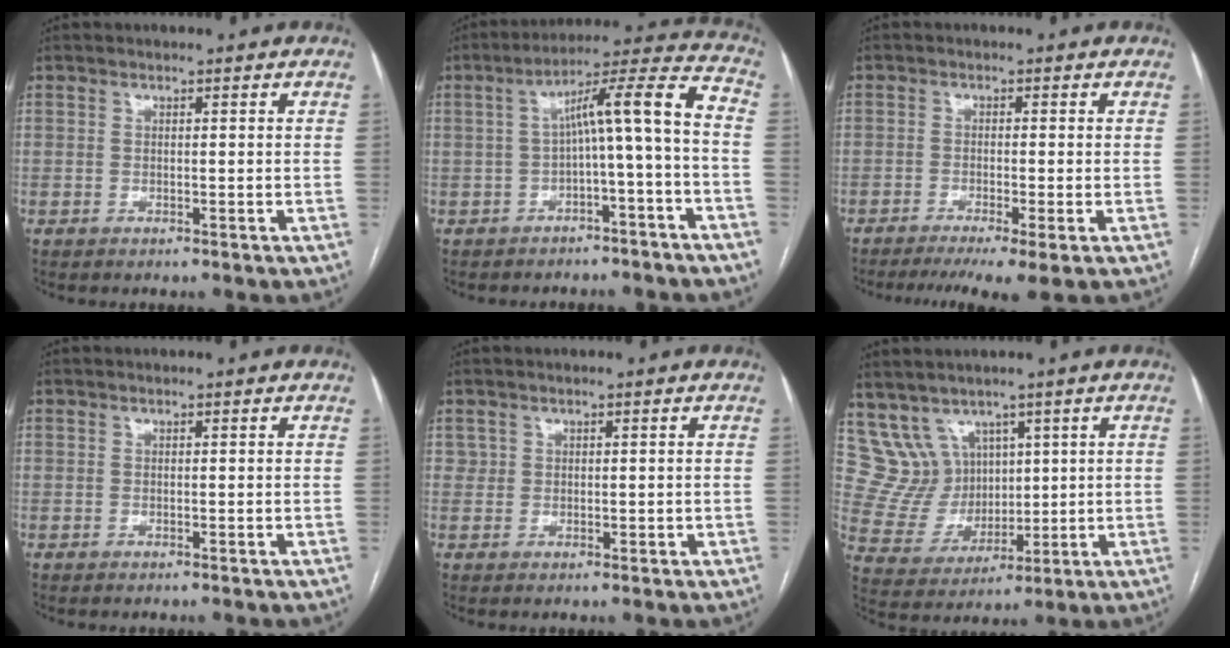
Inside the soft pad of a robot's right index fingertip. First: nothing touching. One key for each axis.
{"total": 10.3, "fx": -1.9, "fy": 0.3, "fz": 10.1, "tx": -0.147, "ty": 0.044, "tz": -0.026}
{"total": 7.0, "fx": -4.7, "fy": 0.1, "fz": 5.1, "tx": -0.078, "ty": -0.012, "tz": -0.074}
{"total": 0.0}
{"total": 1.4, "fx": 0.4, "fy": 1.3, "fz": 0.2, "tx": -0.001, "ty": 0.002, "tz": 0.010}
{"total": 8.0, "fx": 5.0, "fy": 6.2, "fz": 0.6, "tx": -0.030, "ty": 0.038, "tz": 0.119}